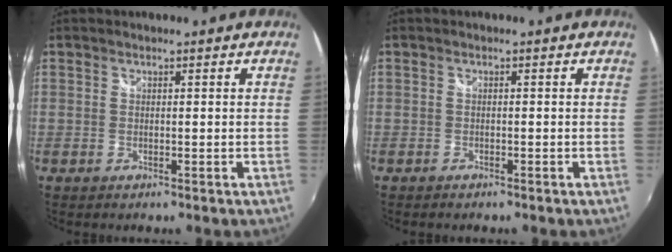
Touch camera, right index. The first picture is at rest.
{"total": 0.9, "force": [-0.8, 0.3, 0.3], "torque": [-0.010, -0.003, -0.015]}